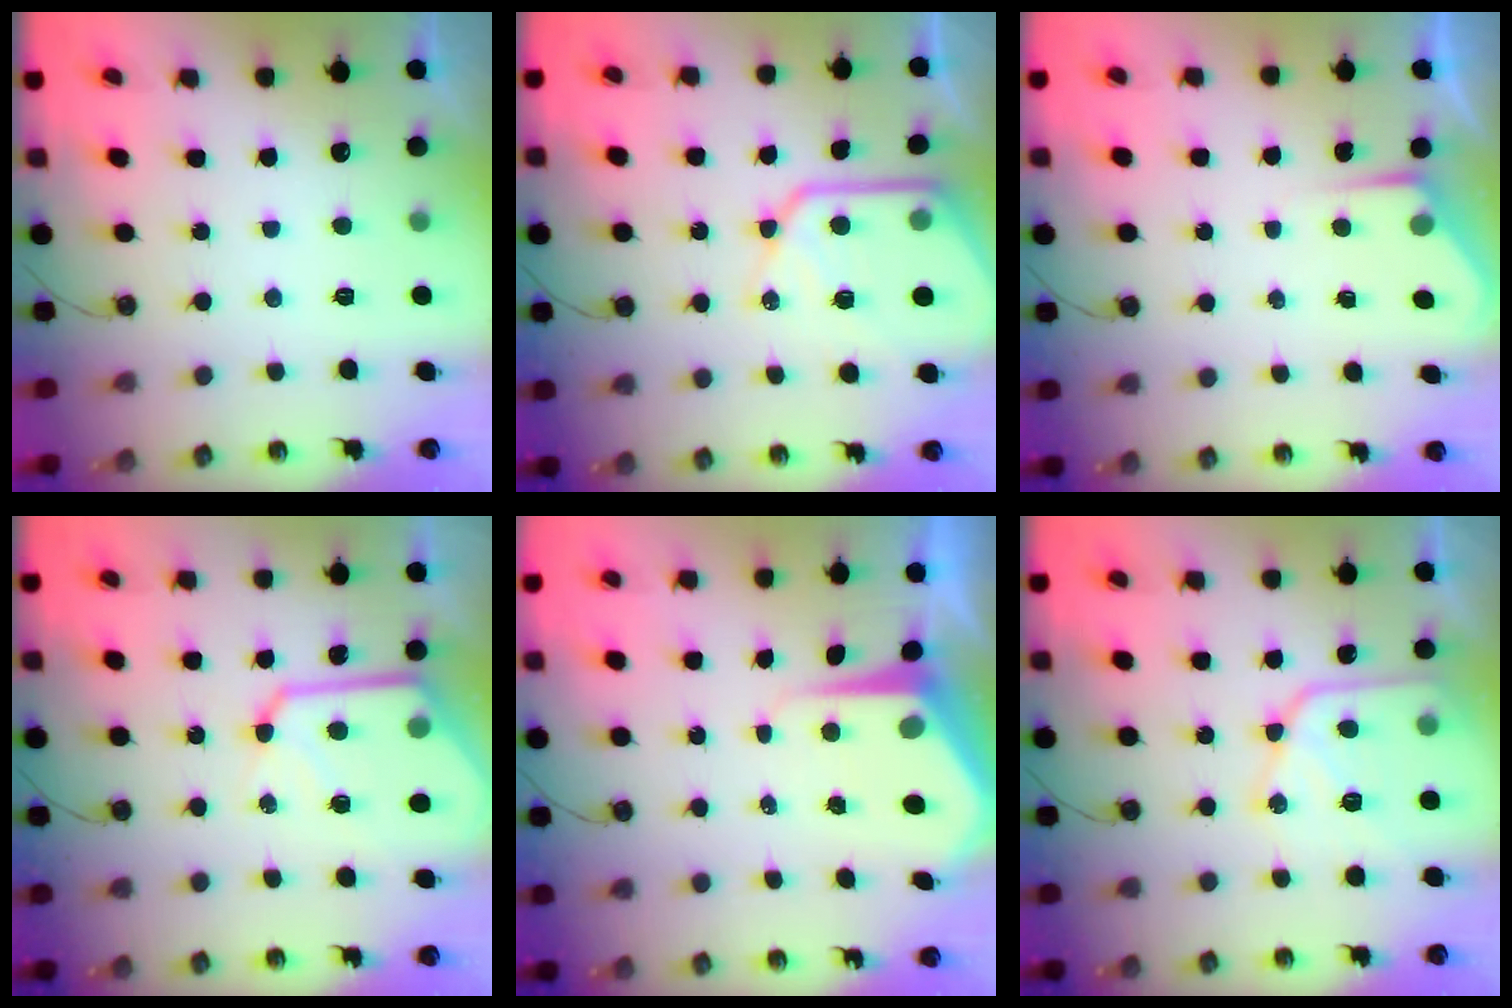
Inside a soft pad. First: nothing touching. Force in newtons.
{"total": 15.8, "press": 15.7, "slide": 1.5}
{"total": 2.3, "press": 2.3, "slide": 0.3}
{"total": 13.9, "press": 13.9, "slide": 1.4}
{"total": 7.9, "press": 7.9, "slide": 0.9}
{"total": 14.7, "press": 14.7, "slide": 1.5}